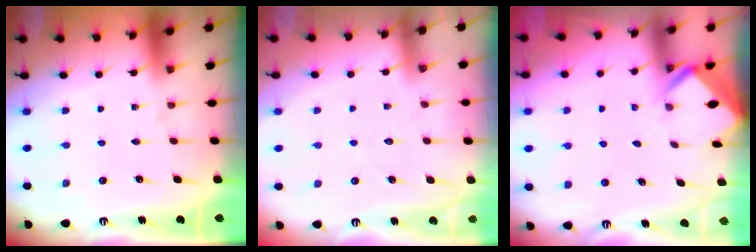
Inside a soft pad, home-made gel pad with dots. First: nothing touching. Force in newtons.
{"total": 3.4, "press": 3.4, "slide": 0.5}
{"total": 2.8, "press": 2.8, "slide": 0.2}